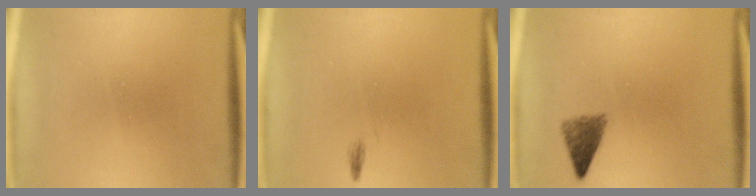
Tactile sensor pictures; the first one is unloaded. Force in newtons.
{"total": 0.5}
{"total": 3.1}